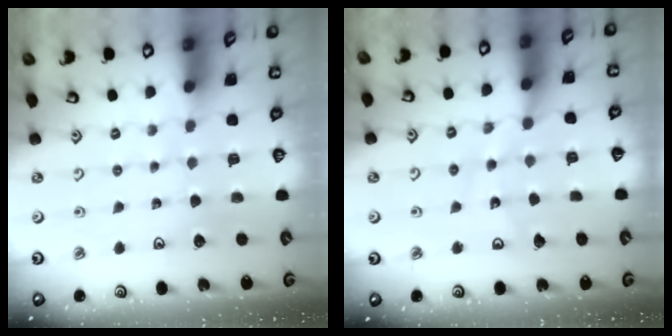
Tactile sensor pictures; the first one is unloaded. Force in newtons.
{"total": 9.7, "press": 9.7, "slide": 1.2}